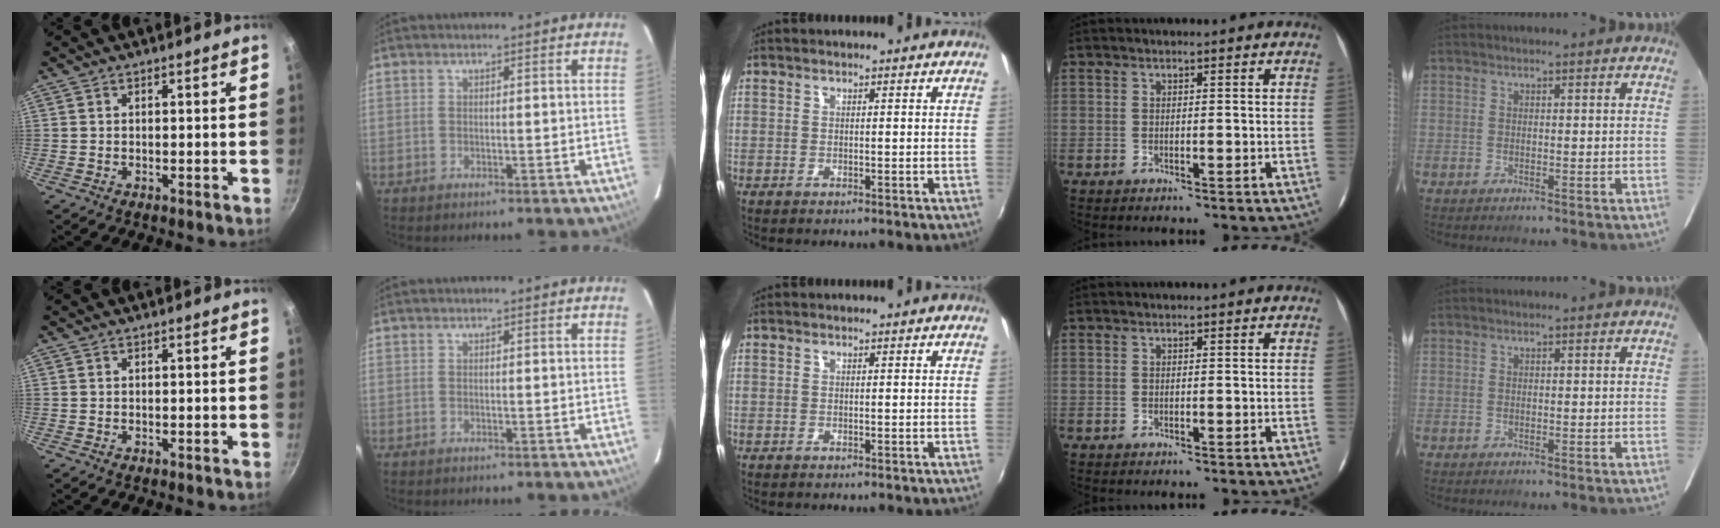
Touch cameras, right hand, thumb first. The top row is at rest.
{}